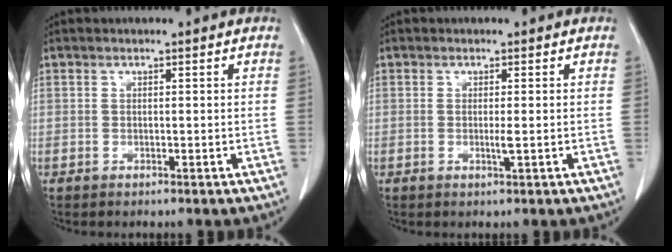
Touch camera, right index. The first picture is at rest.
{"total": 1.3, "force": [-0.2, -0.2, 1.3], "torque": [-0.025, -0.004, -0.003]}